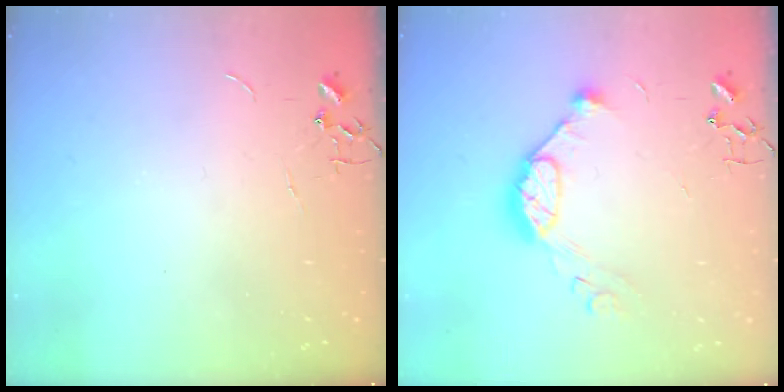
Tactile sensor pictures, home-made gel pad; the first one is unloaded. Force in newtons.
{"total": 11.8, "press": 11.7, "slide": 1.0}